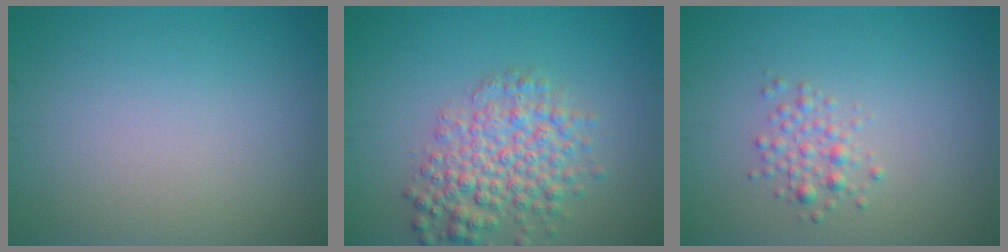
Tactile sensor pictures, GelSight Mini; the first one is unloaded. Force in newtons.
{"total": 5.2, "press": 5.2, "slide": 0.2}
{"total": 1.7, "press": 1.7, "slide": 0.1}